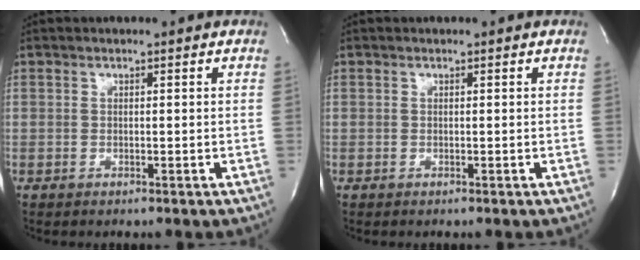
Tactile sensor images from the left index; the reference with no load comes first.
{"total": 0.0}